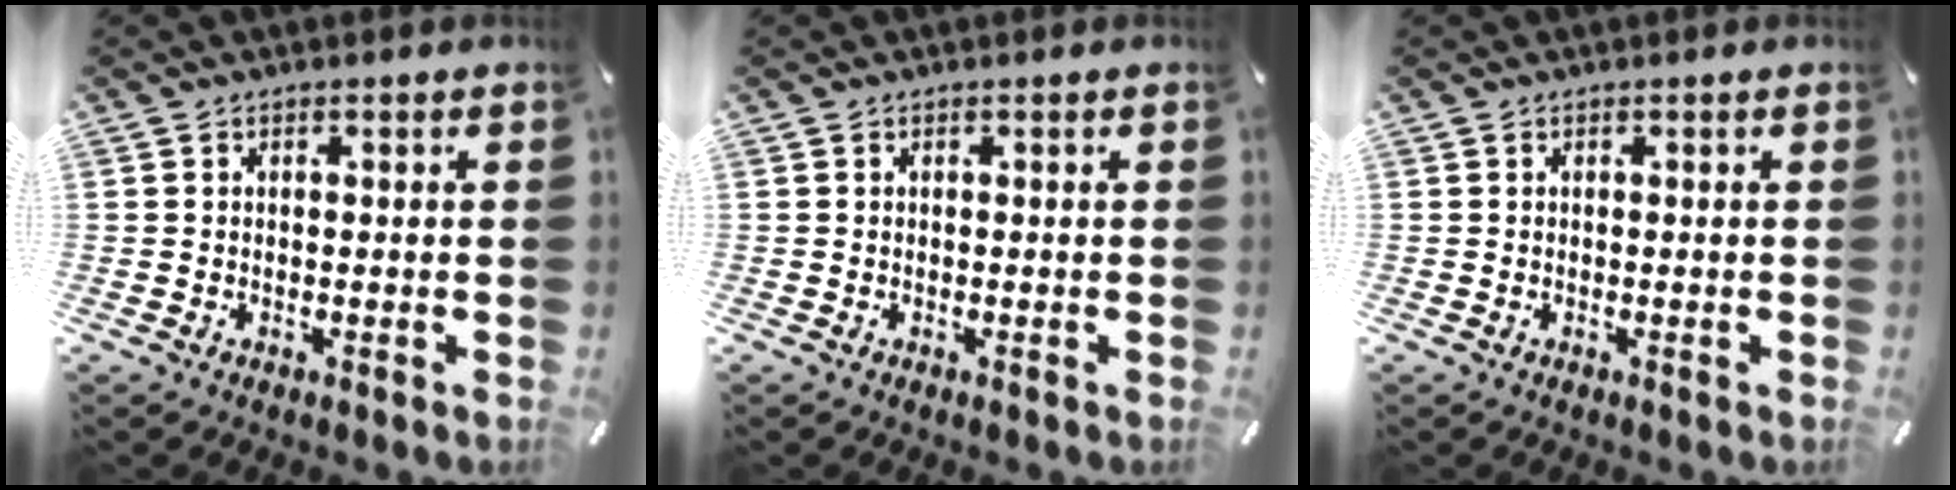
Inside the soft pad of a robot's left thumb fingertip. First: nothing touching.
{"total": 0.0}
{"total": 0.0}